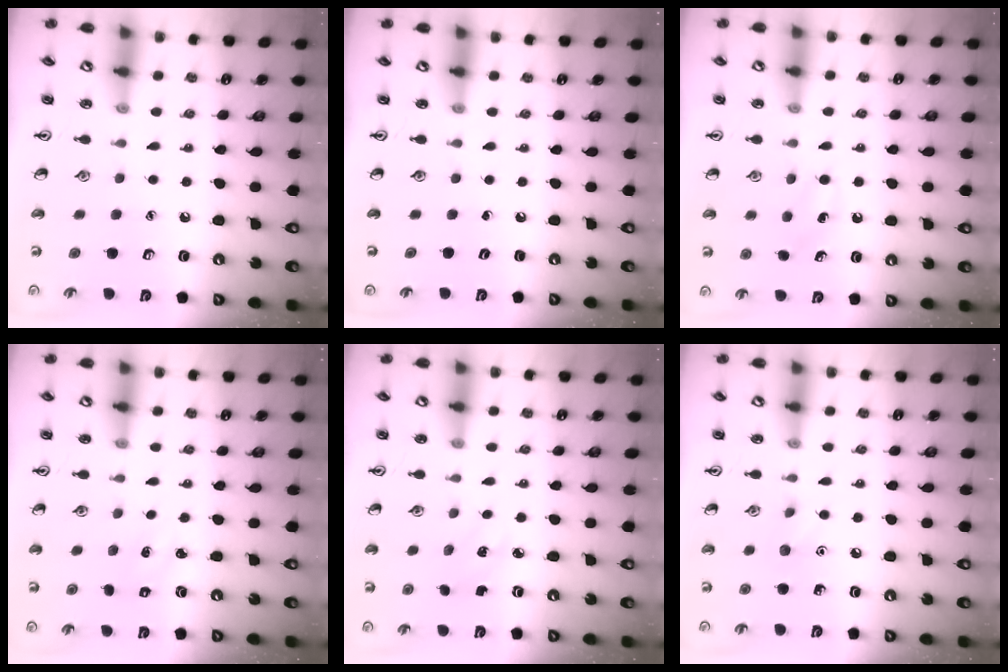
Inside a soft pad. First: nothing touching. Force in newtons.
{"total": 0.0}
{"total": 5.9, "press": 5.7, "slide": 1.6}
{"total": 1.3, "press": 1.2, "slide": 0.5}
{"total": 2.7, "press": 2.5, "slide": 1.0}
{"total": 5.5, "press": 5.2, "slide": 1.7}